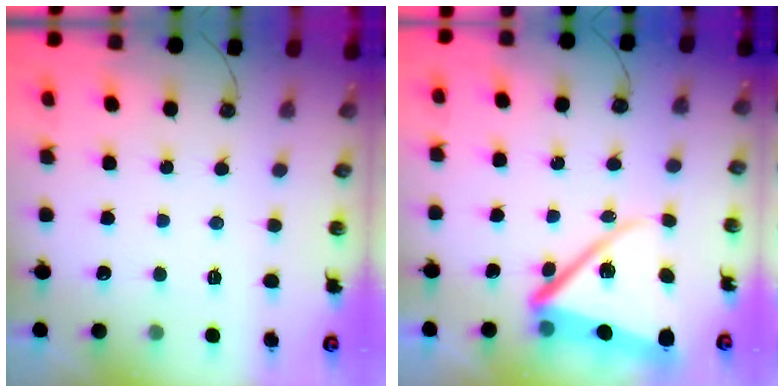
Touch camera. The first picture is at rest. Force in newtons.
{"total": 14.7, "press": 14.6, "slide": 1.2}